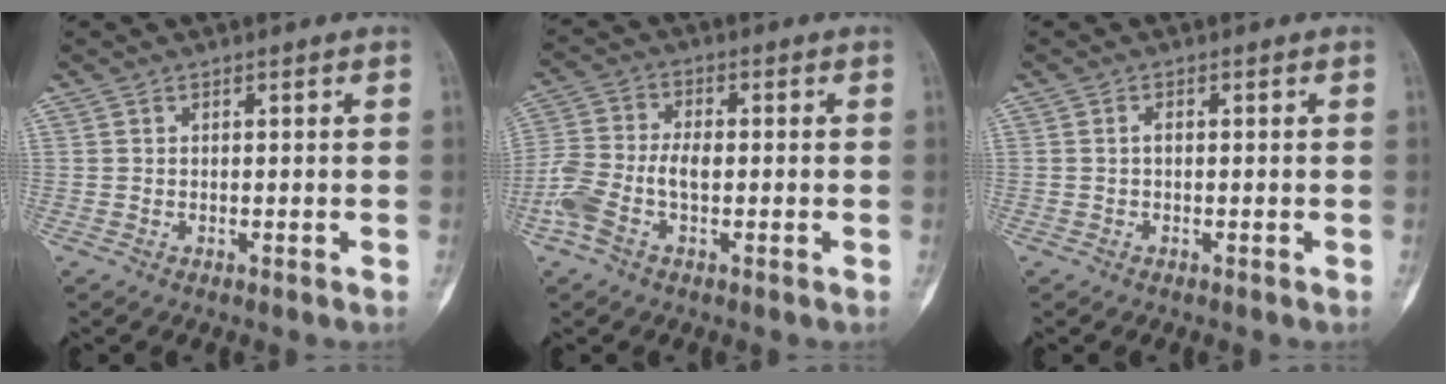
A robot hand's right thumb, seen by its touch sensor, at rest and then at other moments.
{"total": 8.5, "force": [-1.7, 4.6, 6.9], "torque": [-0.166, 0.025, -0.037]}
{"total": 0.9, "force": [0.1, 0.5, 0.8], "torque": [-0.011, 0.002, -0.001]}